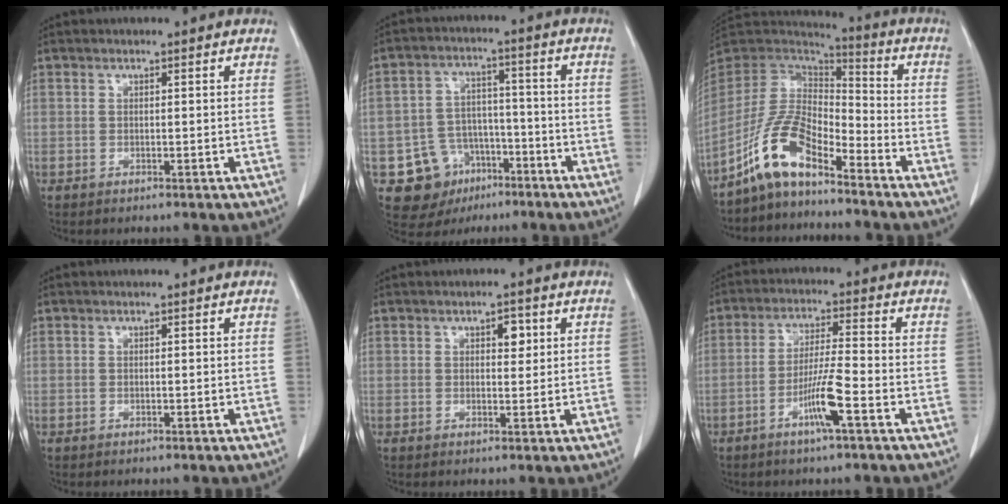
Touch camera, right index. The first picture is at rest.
{"total": 10.1, "force": [-4.9, 8.4, 2.7], "torque": [-0.050, 0.023, -0.064]}
{"total": 10.8, "force": [-7.6, 3.2, 6.9], "torque": [-0.159, 0.018, -0.151]}
{"total": 0.0}
{"total": 2.4, "force": [0.9, 1.2, 1.8], "torque": [-0.023, 0.001, 0.013]}
{"total": 6.8, "force": [-3.1, -0.4, 6.0], "torque": [-0.117, -0.006, -0.061]}